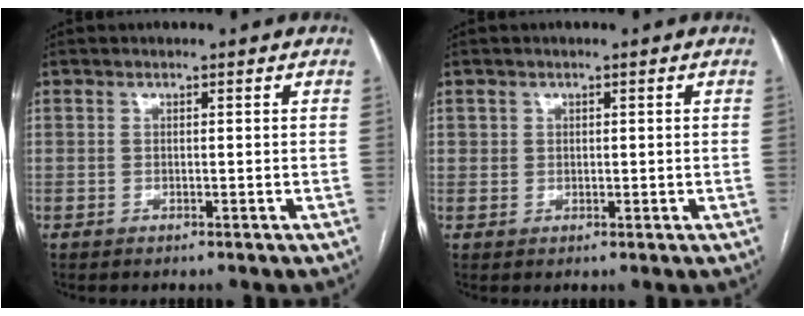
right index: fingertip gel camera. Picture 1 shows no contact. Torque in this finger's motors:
{"motor_torque": [-0.10, 0.10, -0.03, 0.00]}